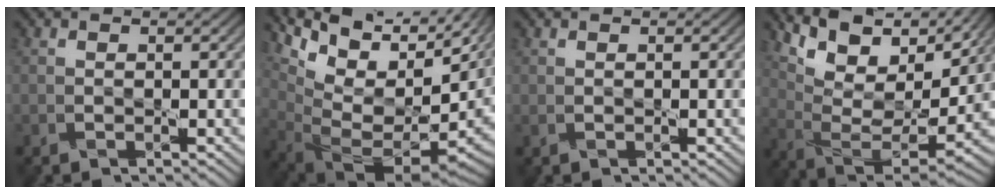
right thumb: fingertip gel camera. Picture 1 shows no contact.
{"total": 17.0, "force": [5.4, 9.1, 13.3], "torque": [-0.208, 0.029, 0.141]}
{"total": 0.0}
{"total": 14.4, "force": [10.2, 4.7, 9.0], "torque": [-0.204, 0.005, 0.164]}